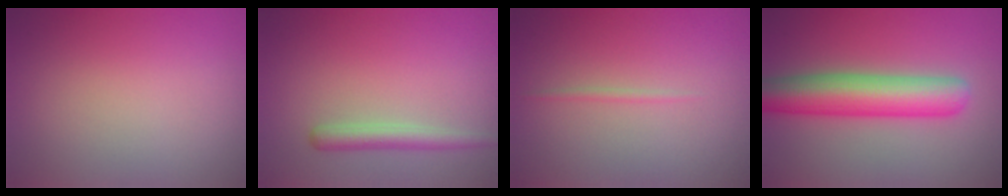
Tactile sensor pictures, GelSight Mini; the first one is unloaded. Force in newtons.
{"total": 2.2, "press": 2.2, "slide": 0.1}
{"total": 0.6, "press": 0.6, "slide": 0.1}
{"total": 7.4, "press": 7.4, "slide": 0.2}